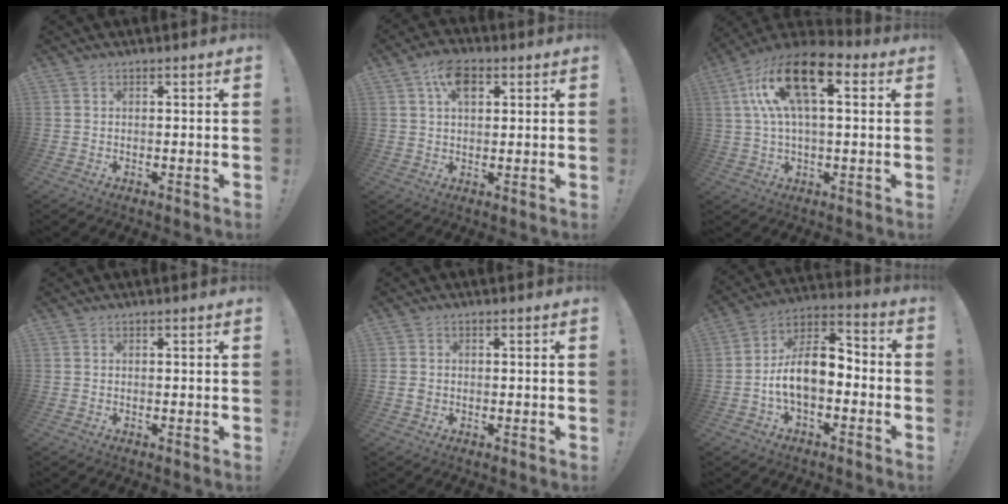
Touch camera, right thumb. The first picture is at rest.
{"total": 8.2, "force": [3.4, 4.8, 5.7], "torque": [-0.094, 0.001, 0.062]}
{"total": 18.0, "force": [6.1, 8.2, 14.8], "torque": [-0.271, -0.007, 0.101]}
{"total": 0.0}
{"total": 1.7, "force": [-0.4, 1.4, 0.8], "torque": [-0.007, 0.002, -0.009]}
{"total": 12.3, "force": [-2.6, 6.8, 9.9], "torque": [-0.182, 0.013, -0.043]}